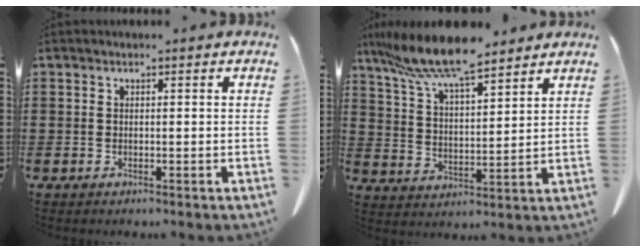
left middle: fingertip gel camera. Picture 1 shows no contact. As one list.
[{"total": 10.4, "force": [8.7, 1.0, 5.5], "torque": [-0.135, -0.035, 0.154]}]